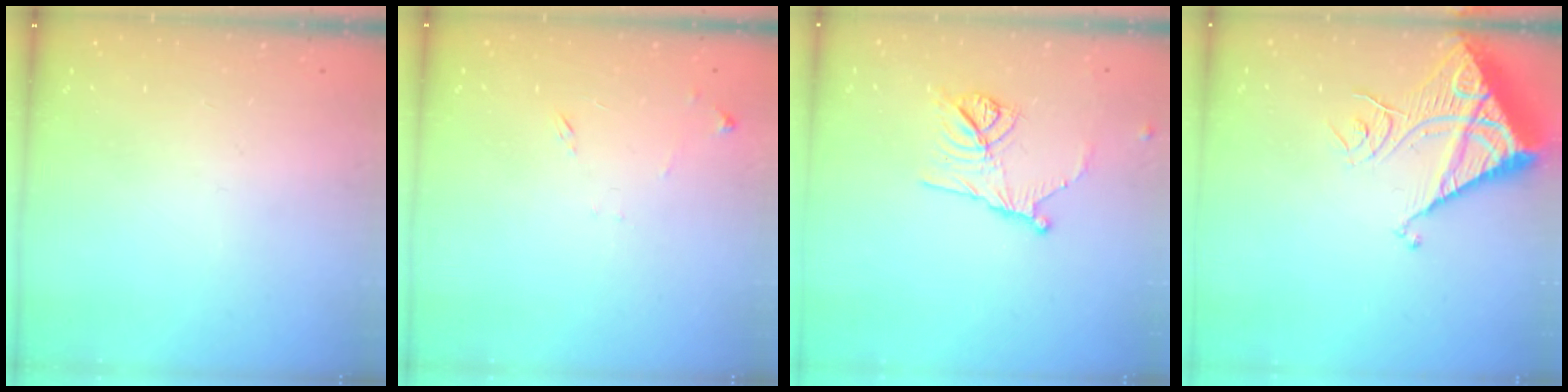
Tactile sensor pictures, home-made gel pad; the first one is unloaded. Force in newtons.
{"total": 6.7, "press": 6.7, "slide": 0.6}
{"total": 11.2, "press": 10.9, "slide": 2.3}
{"total": 13.1, "press": 13.0, "slide": 1.5}